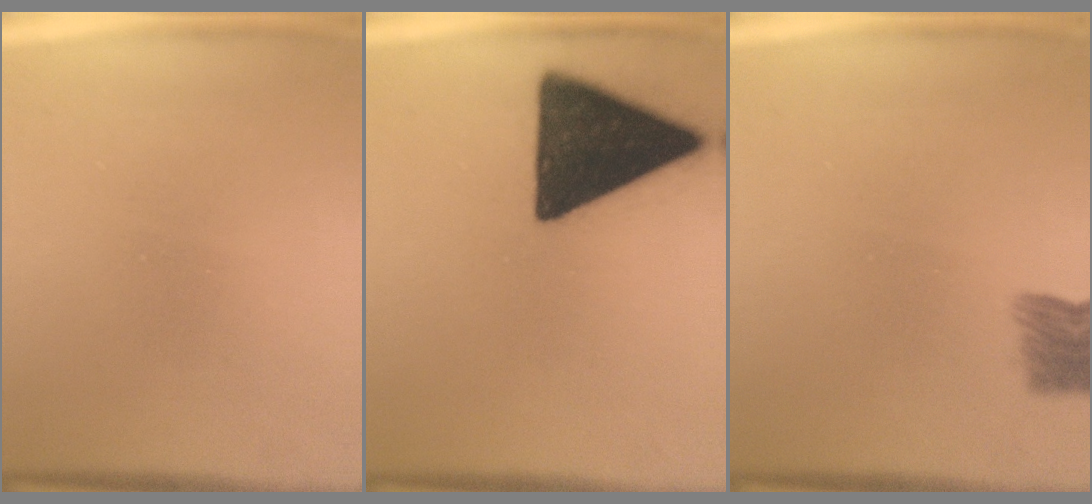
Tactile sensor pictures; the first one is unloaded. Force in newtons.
{"total": 19.4}
{"total": 3.9}